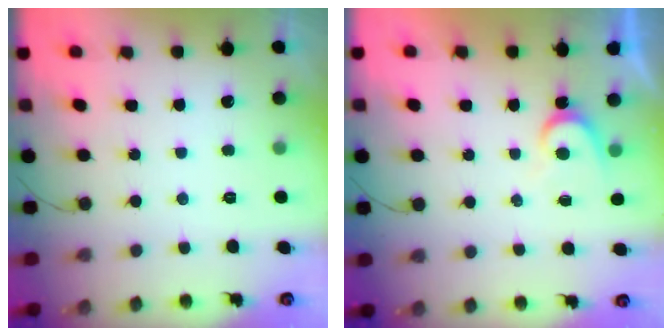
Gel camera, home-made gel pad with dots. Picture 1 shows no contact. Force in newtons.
{"total": 5.1, "press": 5.1, "slide": 0.5}